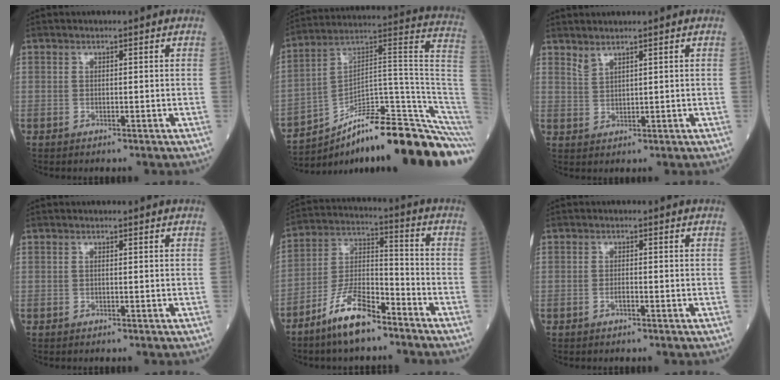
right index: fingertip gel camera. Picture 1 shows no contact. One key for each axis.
{"total": 23.2, "fx": -14.8, "fy": 2.0, "fz": 17.8, "tx": -0.168, "ty": 0.068, "tz": -0.227}
{"total": 1.7, "fx": 1.6, "fy": 0.0, "fz": 0.7, "tx": -0.014, "ty": -0.005, "tz": 0.035}
{"total": 0.0}
{"total": 11.1, "fx": -8.0, "fy": 2.9, "fz": 7.2, "tx": -0.148, "ty": -0.003, "tz": -0.156}
{"total": 1.1, "fx": -0.7, "fy": 0.2, "fz": 0.9, "tx": -0.017, "ty": 0.002, "tz": -0.013}